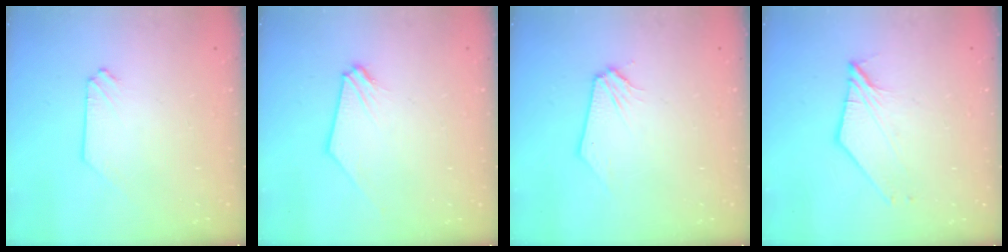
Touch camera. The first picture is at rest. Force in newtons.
{"total": 0.9, "press": 0.9, "slide": 0.1}
{"total": 0.0}
{"total": 6.7, "press": 6.6, "slide": 1.2}